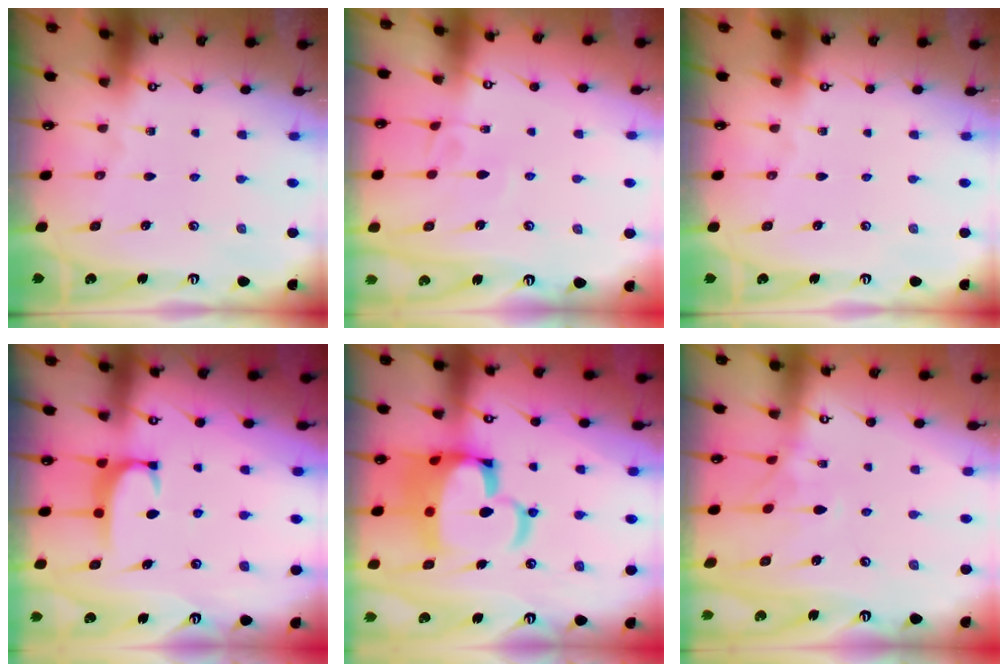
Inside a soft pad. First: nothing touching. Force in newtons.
{"total": 4.1, "press": 4.1, "slide": 0.2}
{"total": 0.0}
{"total": 1.9, "press": 1.9, "slide": 0.5}
{"total": 15.9, "press": 15.8, "slide": 2.2}
{"total": 1.2, "press": 0.8, "slide": 0.9}